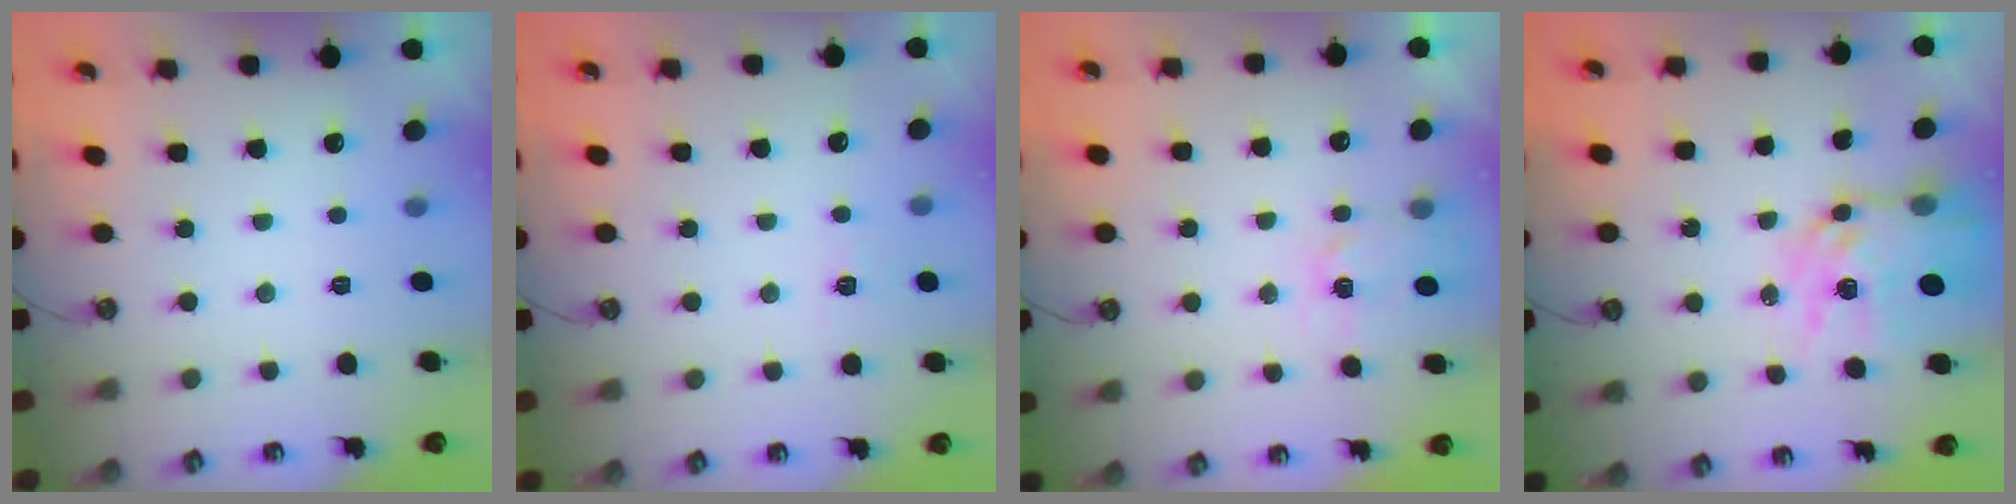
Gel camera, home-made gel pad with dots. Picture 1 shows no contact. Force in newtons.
{"total": 2.7, "press": 2.7, "slide": 0.4}
{"total": 3.5, "press": 3.4, "slide": 0.5}
{"total": 13.9, "press": 13.9, "slide": 1.3}